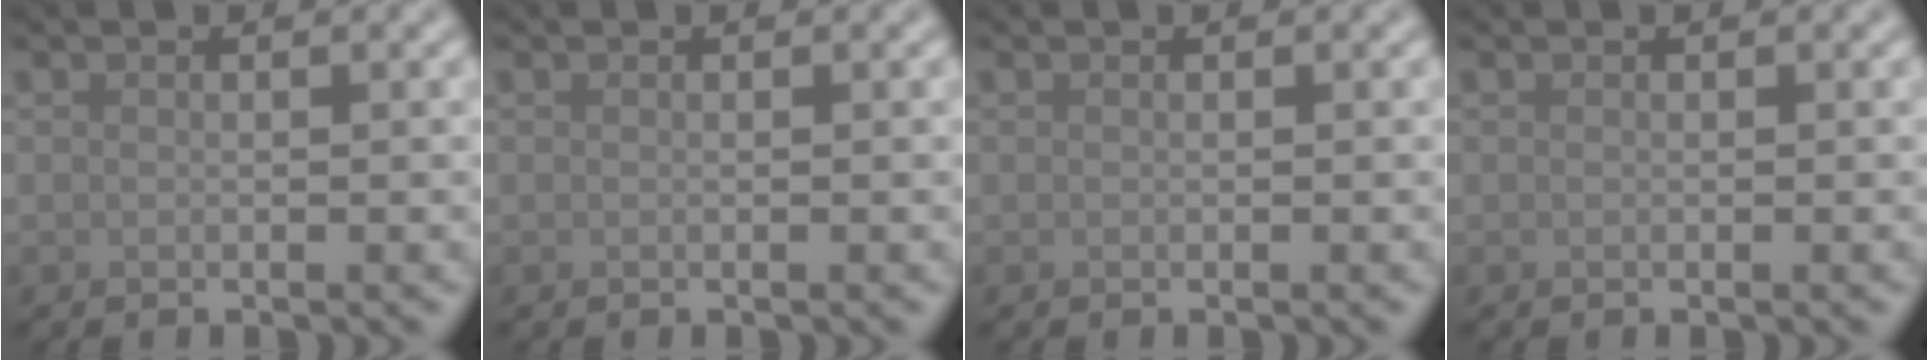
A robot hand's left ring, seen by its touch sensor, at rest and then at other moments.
{"total": 0.0}
{"total": 0.0}
{"total": 0.0}